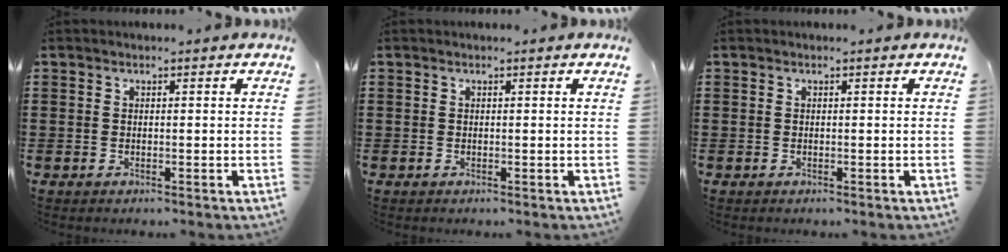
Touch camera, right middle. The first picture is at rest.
{"total": 0.0}
{"total": 0.0}